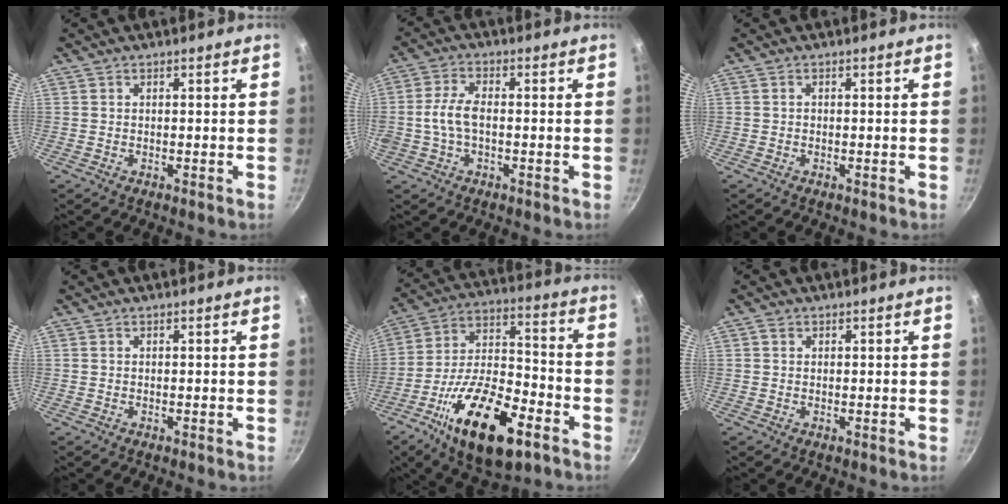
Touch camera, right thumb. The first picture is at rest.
{"total": 6.0, "force": [-0.7, 3.1, 5.1], "torque": [-0.105, 0.016, -0.018]}
{"total": 0.0}
{"total": 0.0}
{"total": 23.3, "force": [-11.4, 9.9, 17.7], "torque": [-0.284, 0.046, -0.197]}
{"total": 0.8, "force": [0.3, 0.7, 0.1], "torque": [-0.001, 0.000, 0.004]}